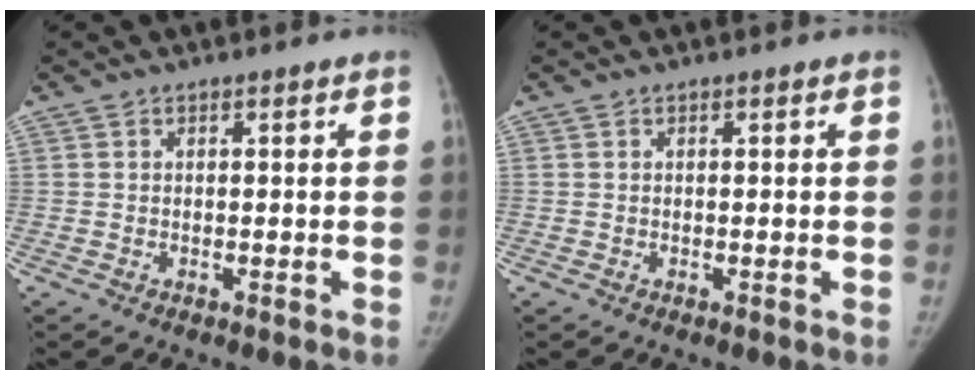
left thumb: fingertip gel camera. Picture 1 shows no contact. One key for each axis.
{"total": 0.0}